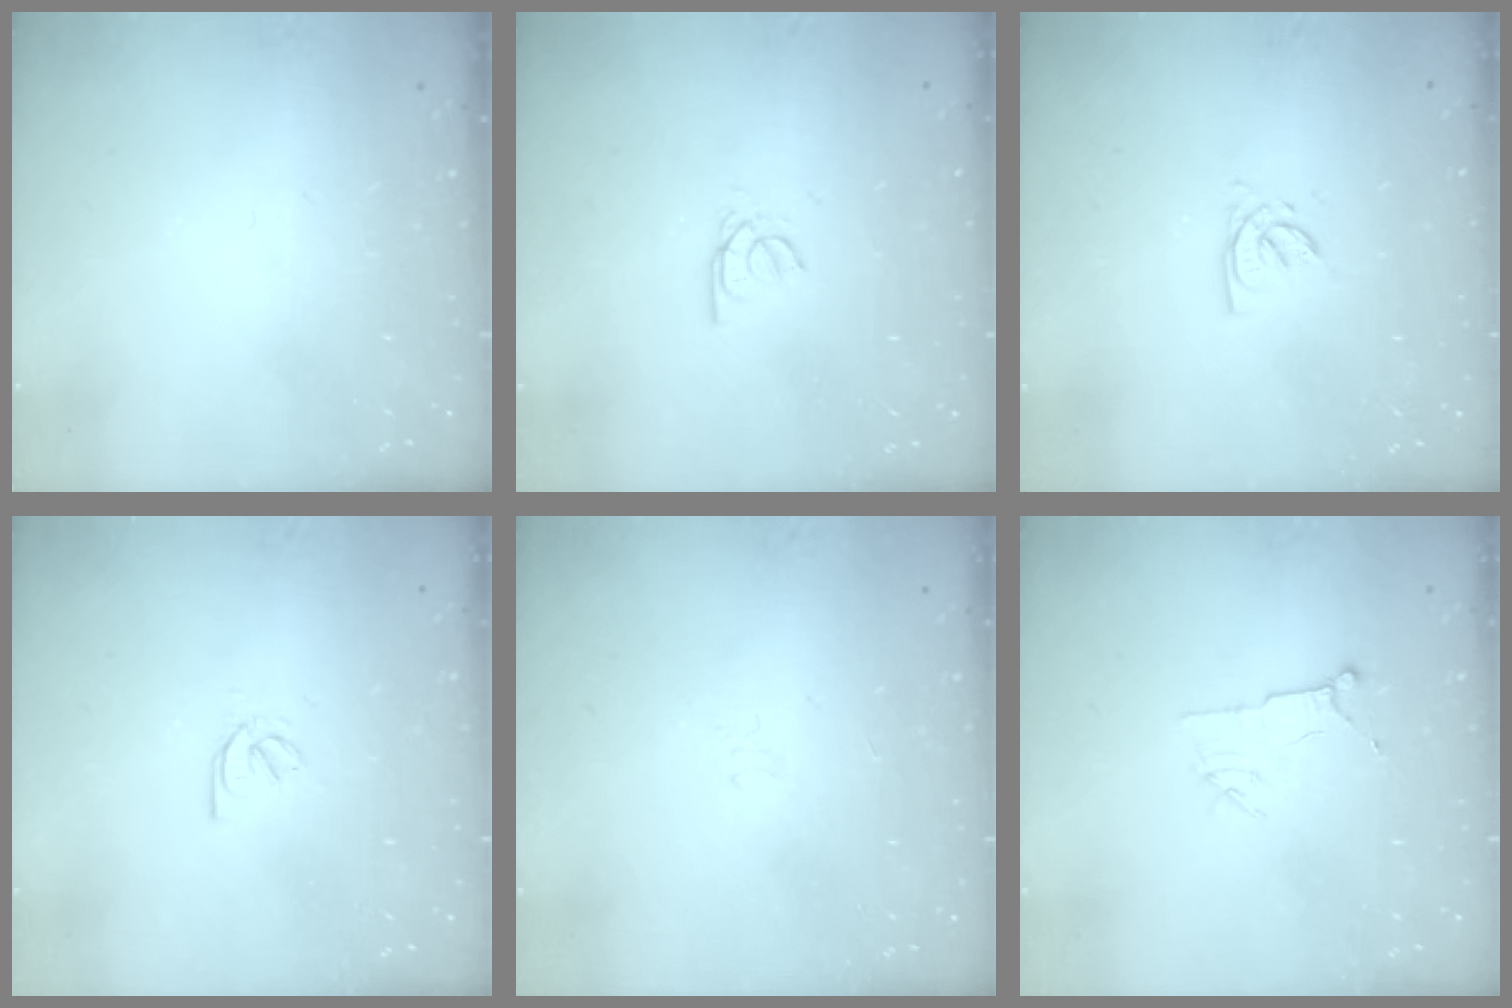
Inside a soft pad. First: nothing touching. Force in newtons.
{"total": 2.4, "press": 2.4, "slide": 0.3}
{"total": 2.6, "press": 2.6, "slide": 0.2}
{"total": 2.2, "press": 2.2, "slide": 0.5}
{"total": 2.1, "press": 2.0, "slide": 0.6}
{"total": 5.5, "press": 5.4, "slide": 0.8}